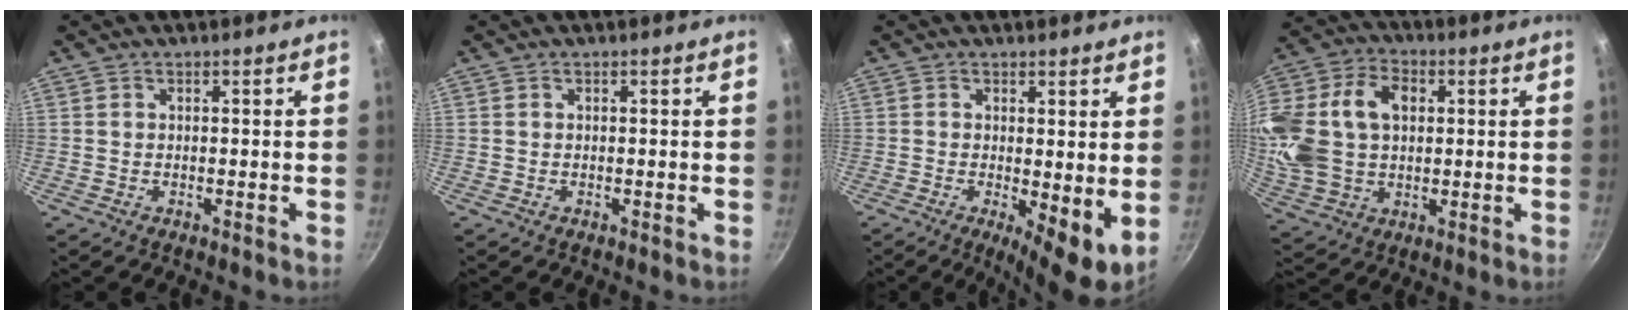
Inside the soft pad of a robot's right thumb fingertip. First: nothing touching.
{"total": 0.0}
{"total": 7.0, "force": [0.0, 2.2, 6.6], "torque": [-0.093, -0.018, 0.004]}
{"total": 20.7, "force": [3.2, 14.7, 14.2], "torque": [-0.287, 0.022, 0.057]}